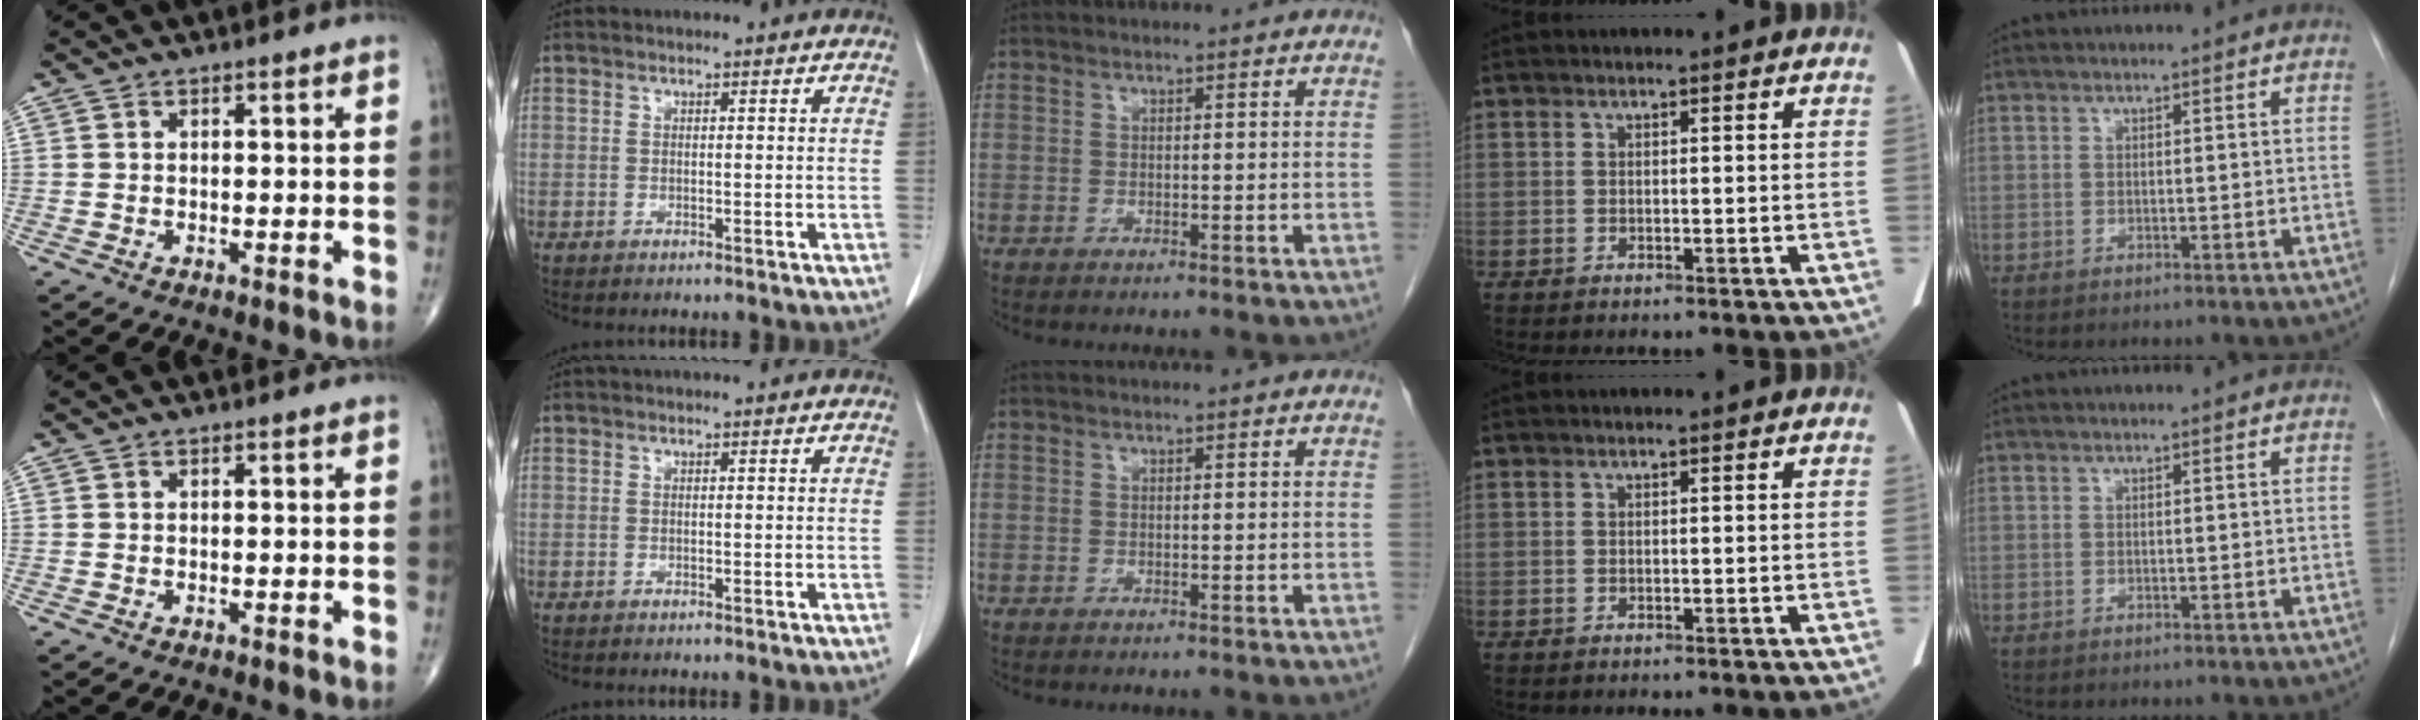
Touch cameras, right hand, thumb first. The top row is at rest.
{}